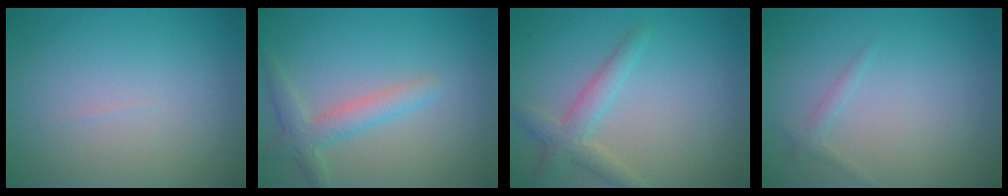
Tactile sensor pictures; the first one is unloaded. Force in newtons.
{"total": 2.8, "press": 2.8, "slide": 0.3}
{"total": 2.8, "press": 2.8, "slide": 0.1}
{"total": 0.9, "press": 0.9, "slide": 0.0}